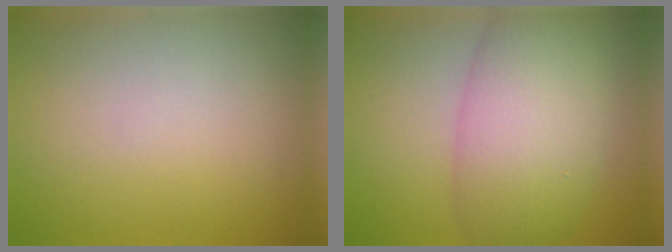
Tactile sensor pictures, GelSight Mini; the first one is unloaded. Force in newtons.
{"total": 8.6, "press": 8.6, "slide": 0.2}